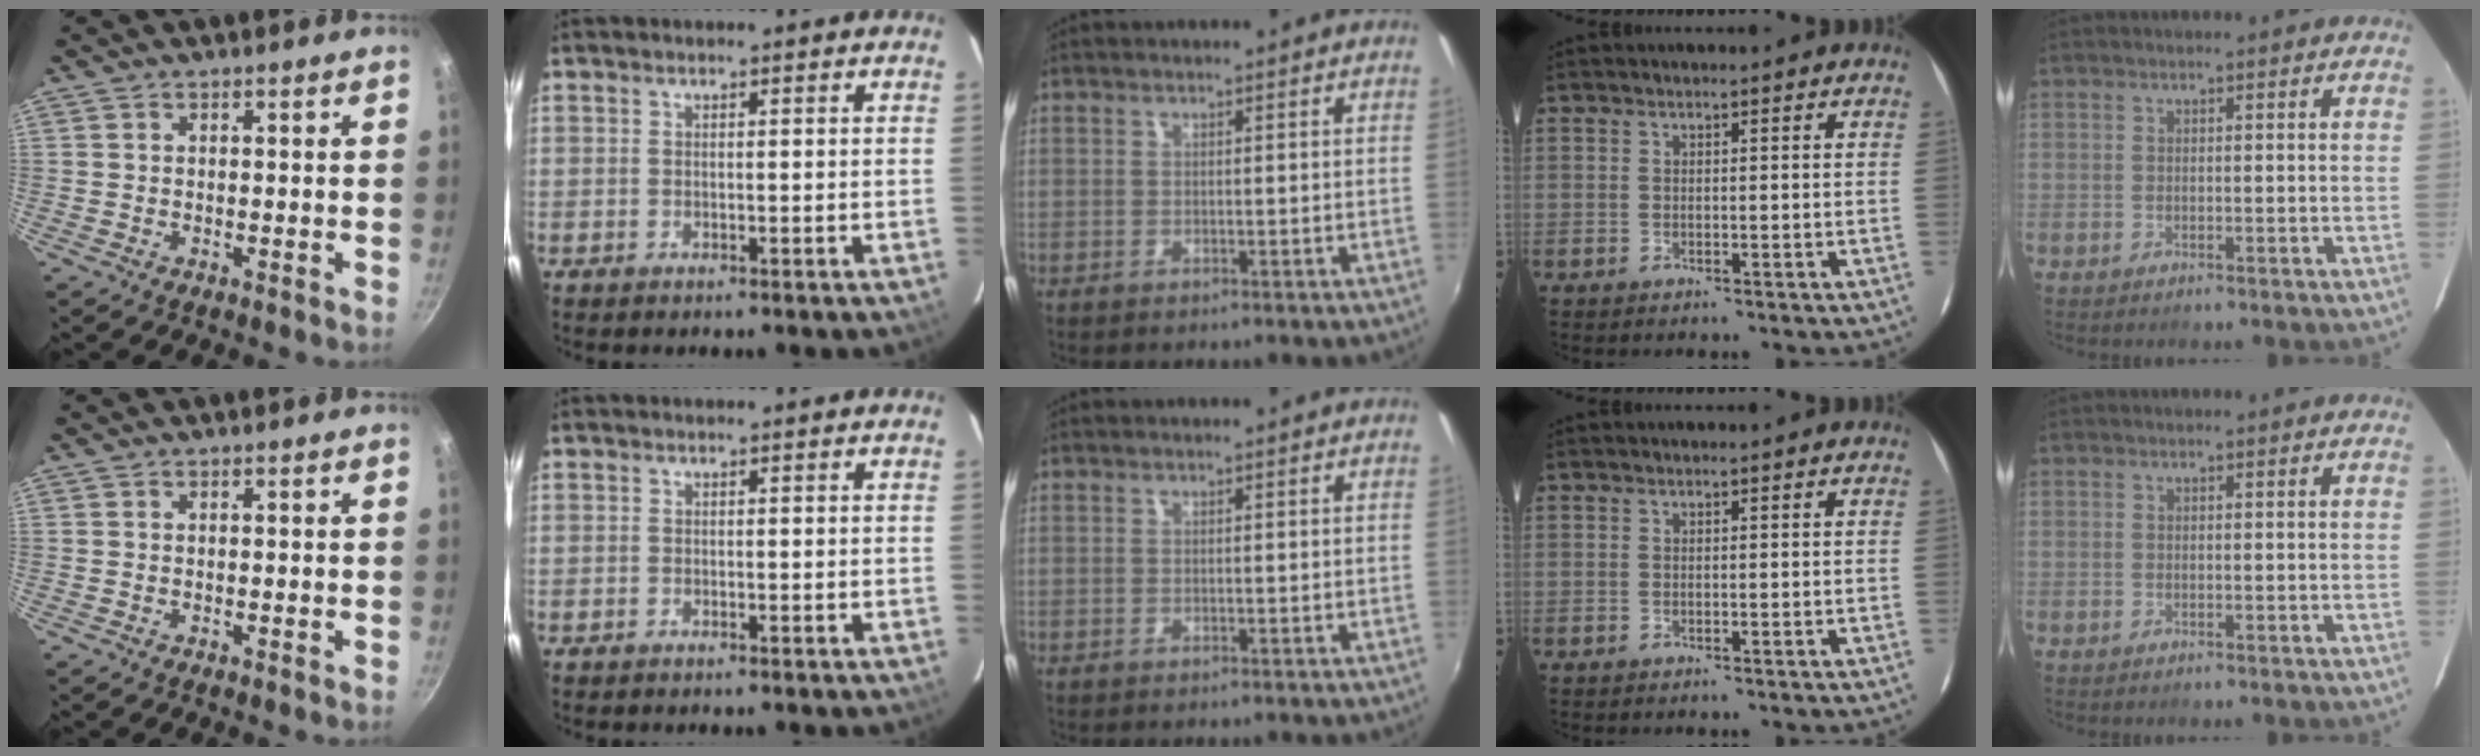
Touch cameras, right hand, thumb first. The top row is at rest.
{}